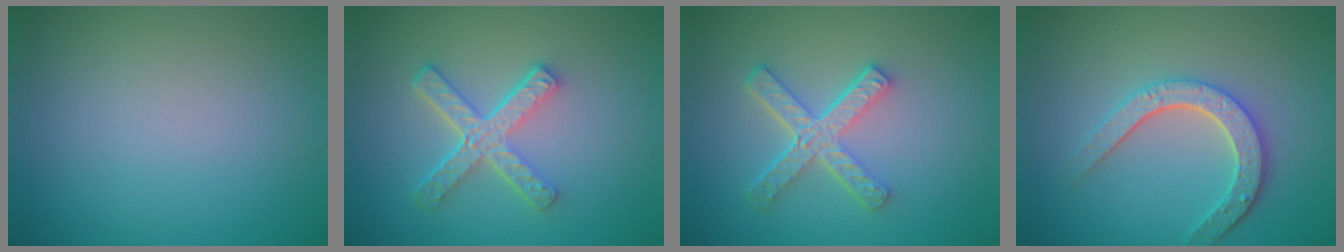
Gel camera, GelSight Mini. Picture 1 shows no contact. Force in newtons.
{"total": 4.6, "press": 3.3, "slide": 3.2}
{"total": 4.6, "press": 3.3, "slide": 3.2}
{"total": 4.0, "press": 3.3, "slide": 2.2}